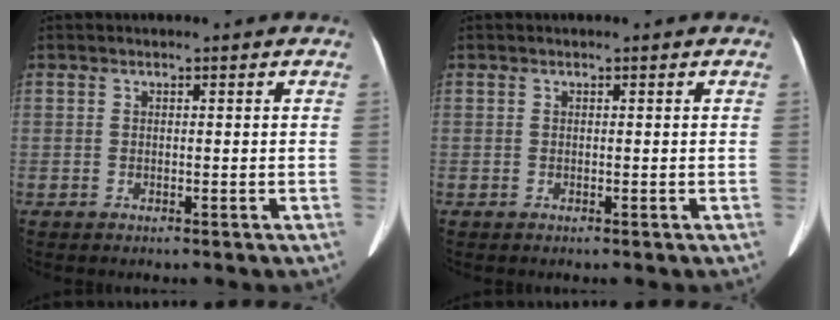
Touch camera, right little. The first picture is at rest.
{"total": 0.0}